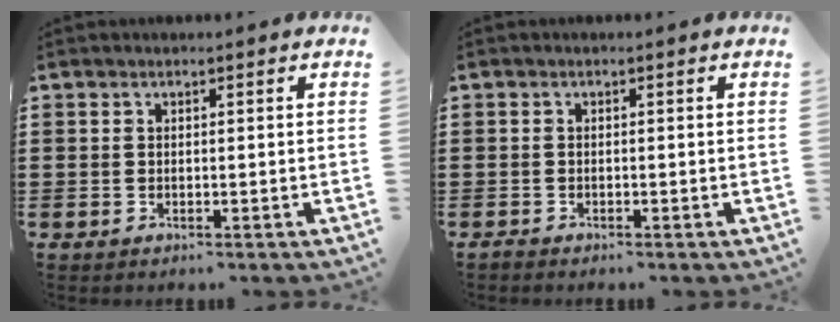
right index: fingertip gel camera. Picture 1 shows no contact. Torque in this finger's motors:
{"motor_torque": [-1.11, 1.03, -1.05, -0.21]}